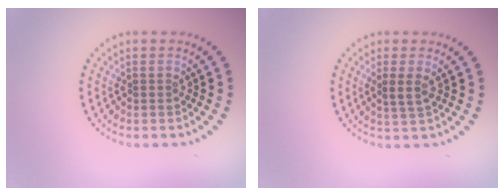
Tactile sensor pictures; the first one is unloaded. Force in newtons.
{"total": 1.7, "press": 1.4, "slide": 0.9}